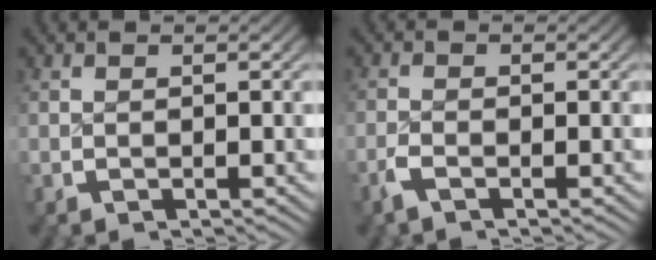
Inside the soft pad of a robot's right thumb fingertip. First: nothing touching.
{"total": 1.4, "force": [-1.2, 0.3, 0.6], "torque": [-0.014, -0.002, -0.028]}